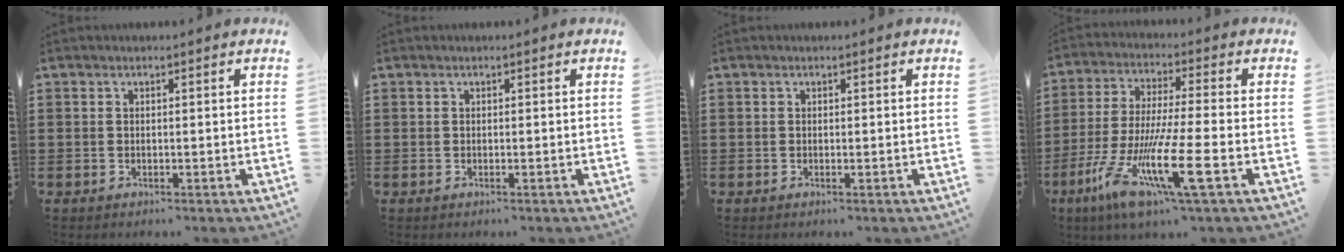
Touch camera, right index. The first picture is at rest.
{"total": 0.0}
{"total": 0.0}
{"total": 14.6, "force": [-6.5, 2.4, 12.9], "torque": [-0.273, -0.012, -0.116]}